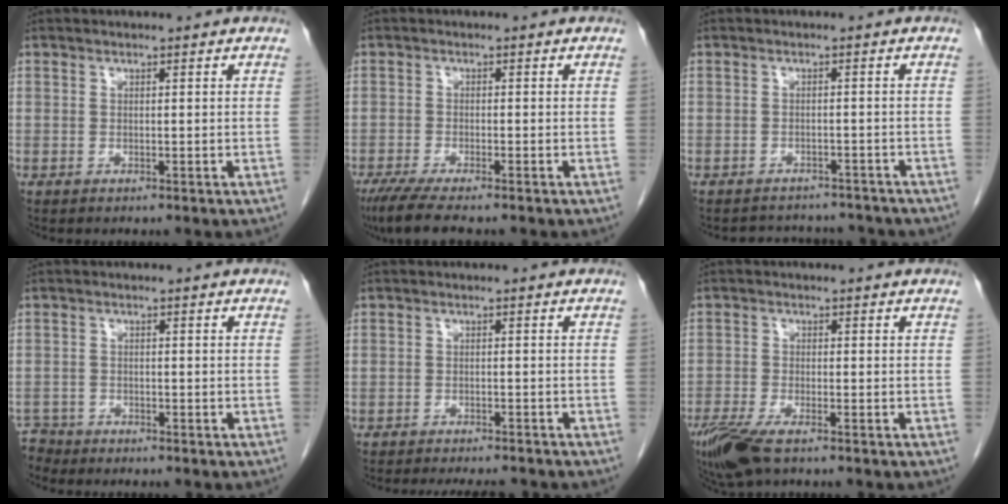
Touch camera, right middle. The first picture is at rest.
{"total": 6.5, "force": [-5.2, 0.4, 4.0], "torque": [-0.067, -0.017, -0.086]}
{"total": 8.1, "force": [-7.6, 2.7, 1.1], "torque": [-0.013, 0.012, -0.084]}
{"total": 2.4, "force": [-2.2, 0.2, -0.9], "torque": [0.020, -0.007, -0.043]}
{"total": 9.0, "force": [-8.2, 1.6, 3.4], "torque": [-0.047, -0.007, -0.105]}
{"total": 7.2, "force": [-4.9, 1.8, 4.9], "torque": [-0.097, -0.019, -0.089]}